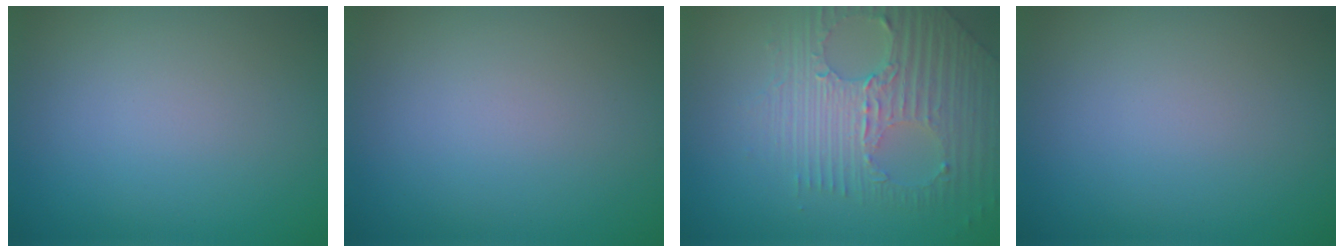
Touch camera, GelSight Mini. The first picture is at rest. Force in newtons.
{"total": 0.0}
{"total": 7.1, "press": 4.8, "slide": 5.2}
{"total": 0.0}